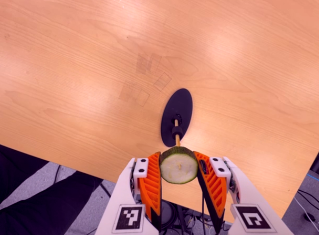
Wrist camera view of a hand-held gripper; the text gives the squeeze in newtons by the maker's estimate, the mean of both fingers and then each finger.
{"total": 10.7, "left": 10.7, "right": 10.8}